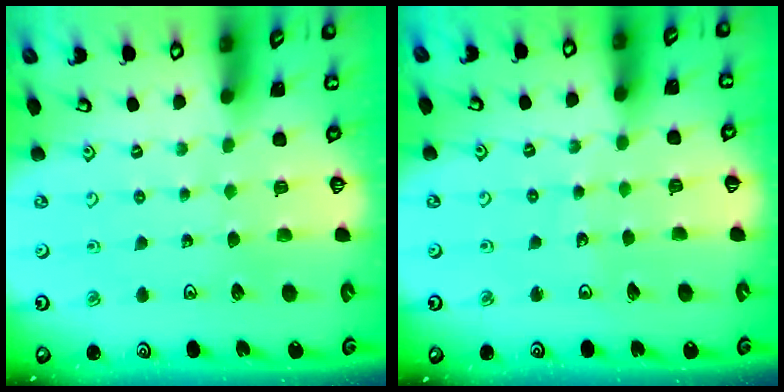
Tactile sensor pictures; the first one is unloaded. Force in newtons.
{"total": 2.9, "press": 2.9, "slide": 0.3}